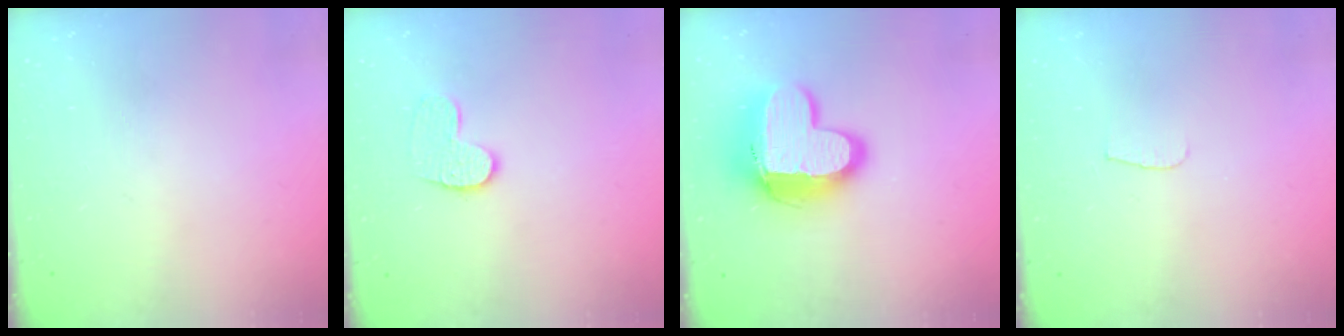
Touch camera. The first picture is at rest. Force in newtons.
{"total": 8.3, "press": 8.3, "slide": 0.4}
{"total": 15.3, "press": 15.2, "slide": 1.2}
{"total": 3.6, "press": 3.6, "slide": 0.4}